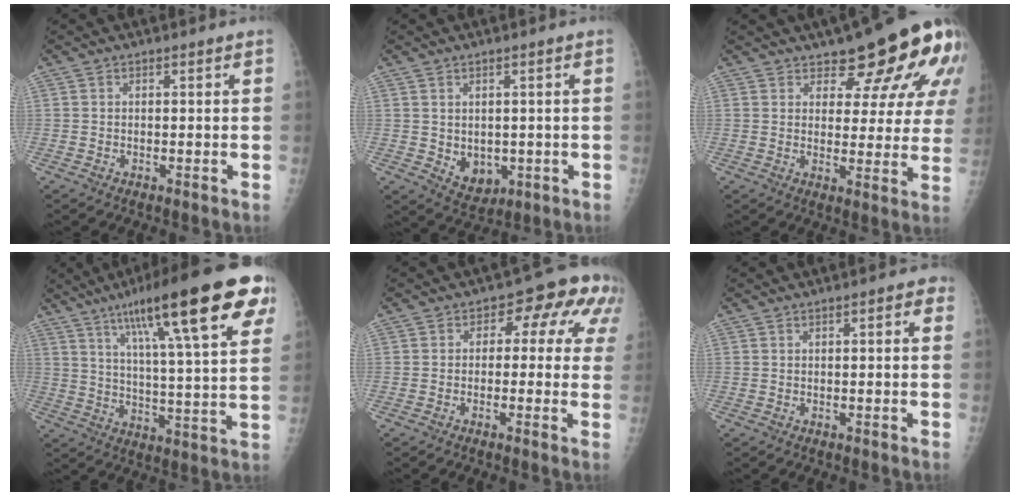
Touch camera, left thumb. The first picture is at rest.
{"total": 5.7, "force": [-0.7, 4.3, 3.6], "torque": [-0.032, -0.004, 0.010]}
{"total": 14.5, "force": [8.8, 5.6, 10.1], "torque": [-0.099, -0.043, 0.107]}
{"total": 25.2, "force": [13.1, 4.6, 21.0], "torque": [-0.307, -0.014, 0.197]}
{"total": 9.4, "force": [2.0, 5.9, 7.1], "torque": [-0.028, 0.027, 0.009]}
{"total": 2.5, "force": [0.7, 0.9, 2.3], "torque": [-0.028, 0.005, 0.005]}